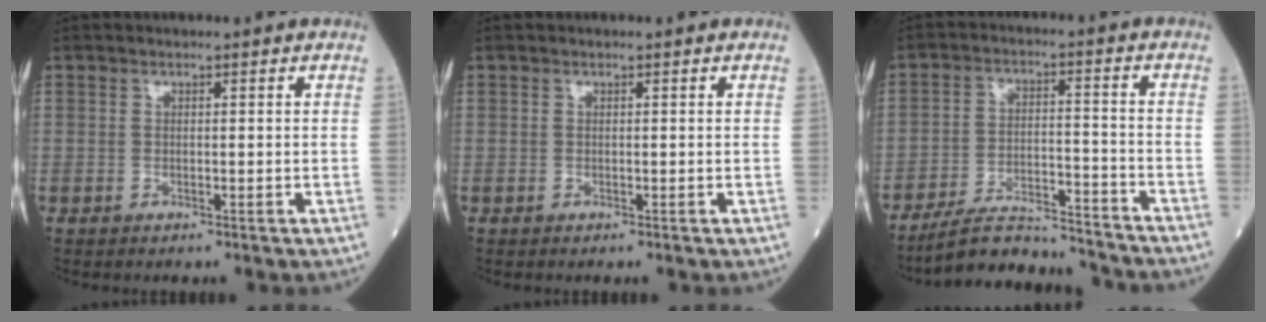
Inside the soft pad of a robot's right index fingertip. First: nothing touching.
{"total": 0.0}
{"total": 12.1, "force": [-11.6, 1.3, 3.3], "torque": [-0.046, 0.011, -0.185]}